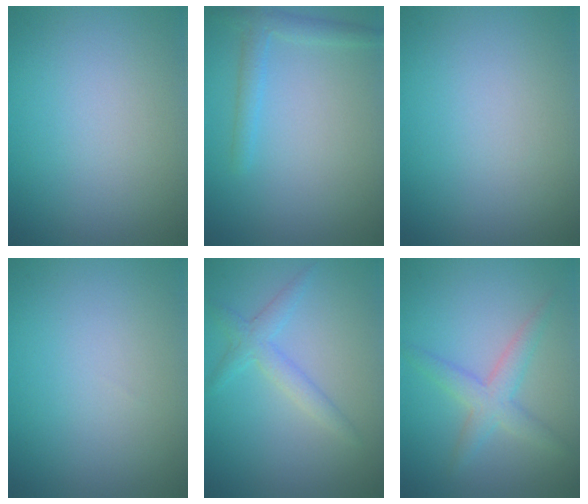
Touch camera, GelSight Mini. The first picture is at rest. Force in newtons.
{"total": 1.9, "press": 1.9, "slide": 0.1}
{"total": 0.0}
{"total": 0.0}
{"total": 2.1, "press": 2.1, "slide": 0.1}
{"total": 2.8, "press": 2.8, "slide": 0.2}